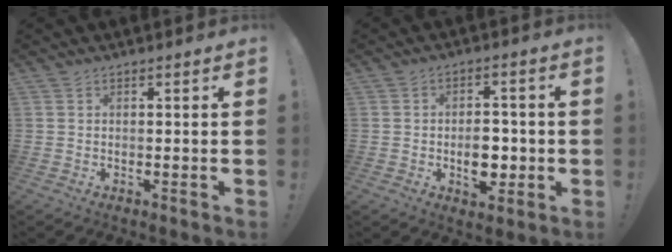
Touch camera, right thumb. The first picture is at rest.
{"total": 8.2, "force": [-1.9, 5.4, 5.8], "torque": [-0.074, 0.008, -0.030]}